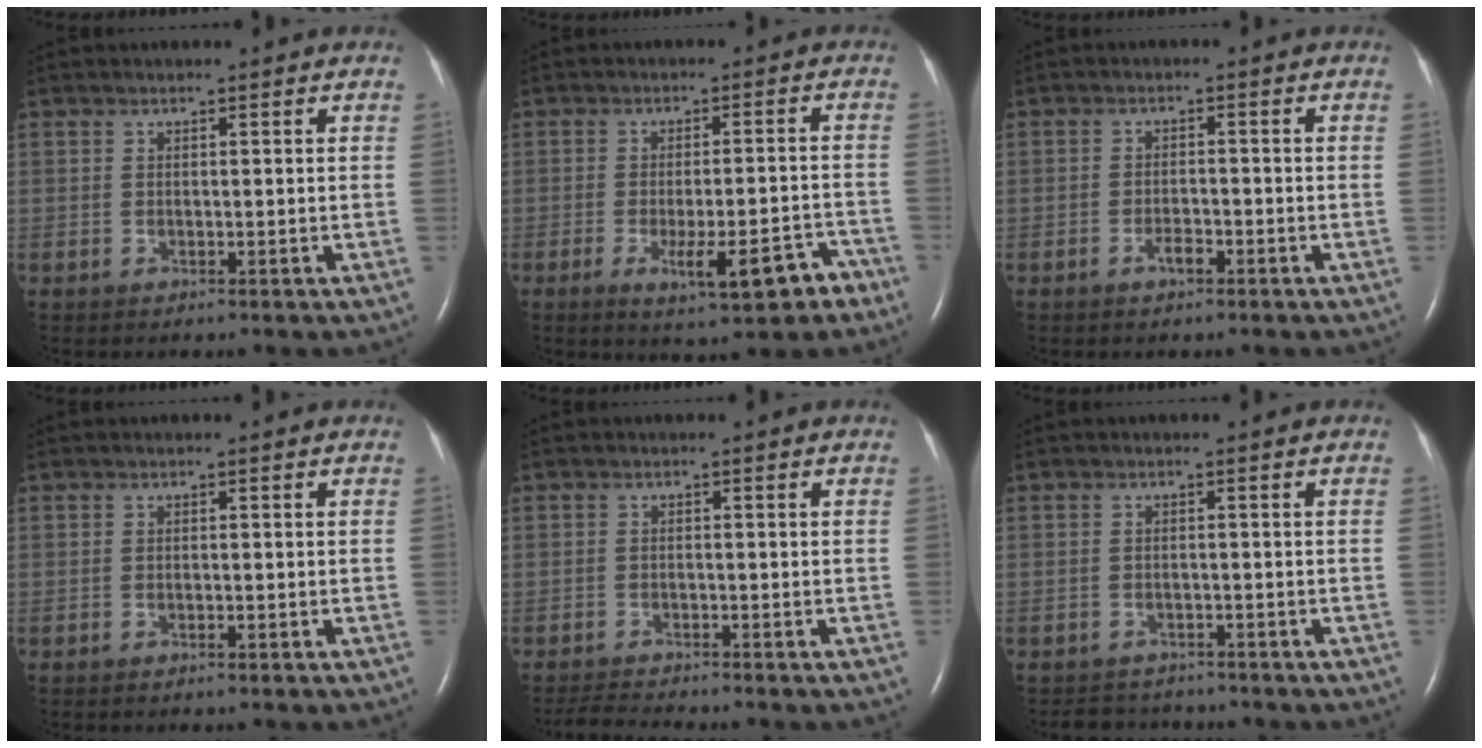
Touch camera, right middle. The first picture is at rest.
{"total": 8.6, "force": [-4.9, 1.8, 6.9], "torque": [-0.099, -0.003, -0.060]}
{"total": 2.1, "force": [-1.4, 0.8, 1.4], "torque": [-0.026, 0.002, -0.024]}
{"total": 0.7, "force": [-0.5, 0.1, 0.5], "torque": [-0.013, 0.000, -0.007]}
{"total": 3.0, "force": [-2.9, -0.6, 0.4], "torque": [-0.017, -0.020, -0.052]}
{"total": 3.7, "force": [-3.5, 1.3, -0.2], "torque": [-0.001, -0.002, -0.051]}